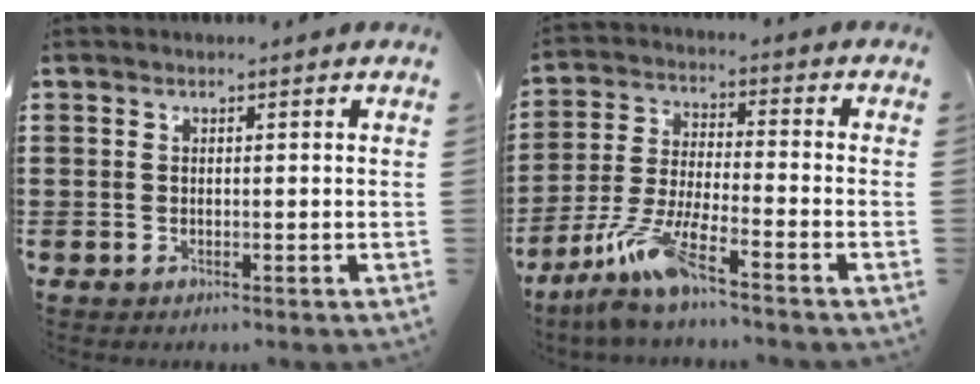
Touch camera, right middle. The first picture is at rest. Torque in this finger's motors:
{"motor_torque": [1.27, -0.87, 0.29, 0.21]}